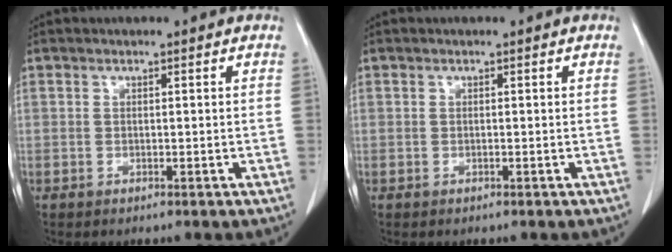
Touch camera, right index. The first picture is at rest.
{"total": 0.0}